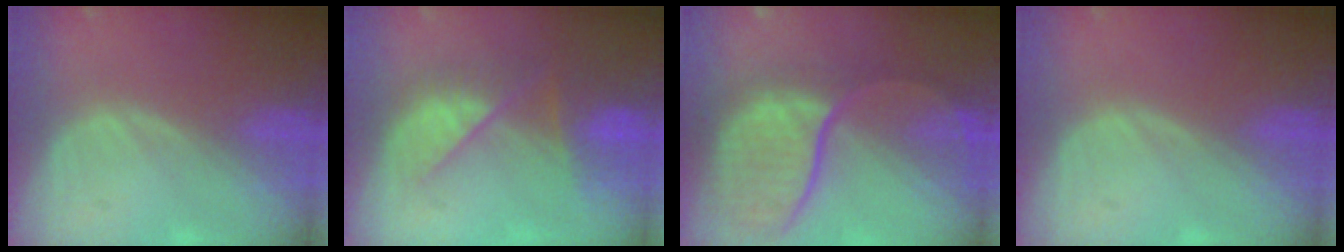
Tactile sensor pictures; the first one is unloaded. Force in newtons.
{"total": 7.8, "press": 7.2, "slide": 2.8}
{"total": 11.9, "press": 9.8, "slide": 6.7}
{"total": 0.0}